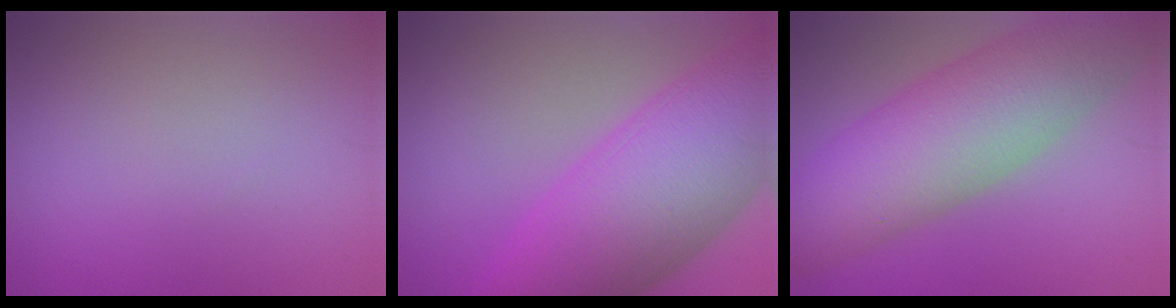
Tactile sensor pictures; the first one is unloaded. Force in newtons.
{"total": 13.7, "press": 13.7, "slide": 0.3}
{"total": 11.3, "press": 11.3, "slide": 0.5}